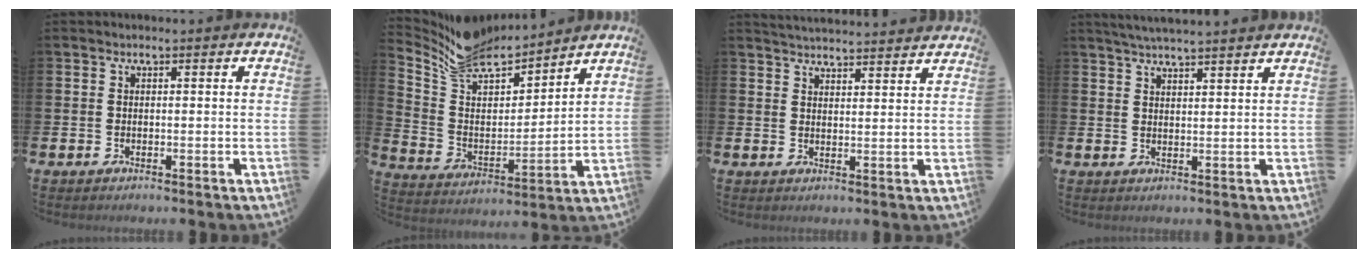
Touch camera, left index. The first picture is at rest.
{"total": 9.1, "force": [8.5, 2.6, 1.5], "torque": [-0.081, -0.067, 0.159]}
{"total": 4.1, "force": [4.1, -0.2, 0.0], "torque": [-0.009, -0.026, 0.073]}
{"total": 3.8, "force": [3.8, -0.4, 0.5], "torque": [-0.019, -0.013, 0.069]}